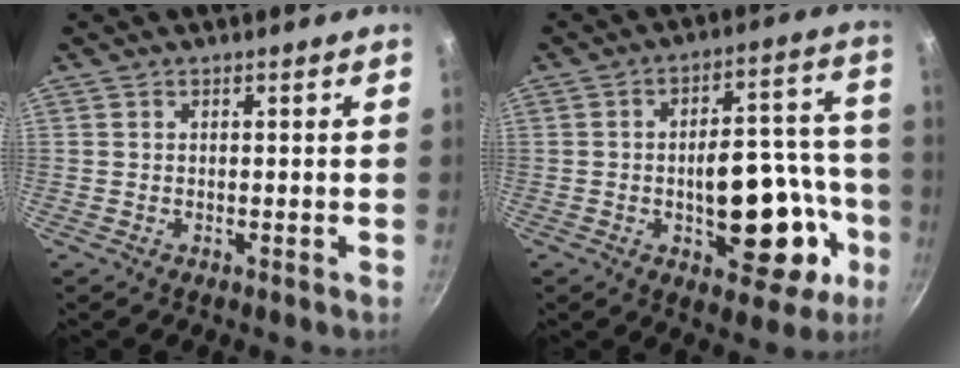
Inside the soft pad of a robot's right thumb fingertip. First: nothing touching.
{"total": 18.6, "force": [-5.5, 9.3, 15.1], "torque": [-0.143, 0.049, -0.072]}